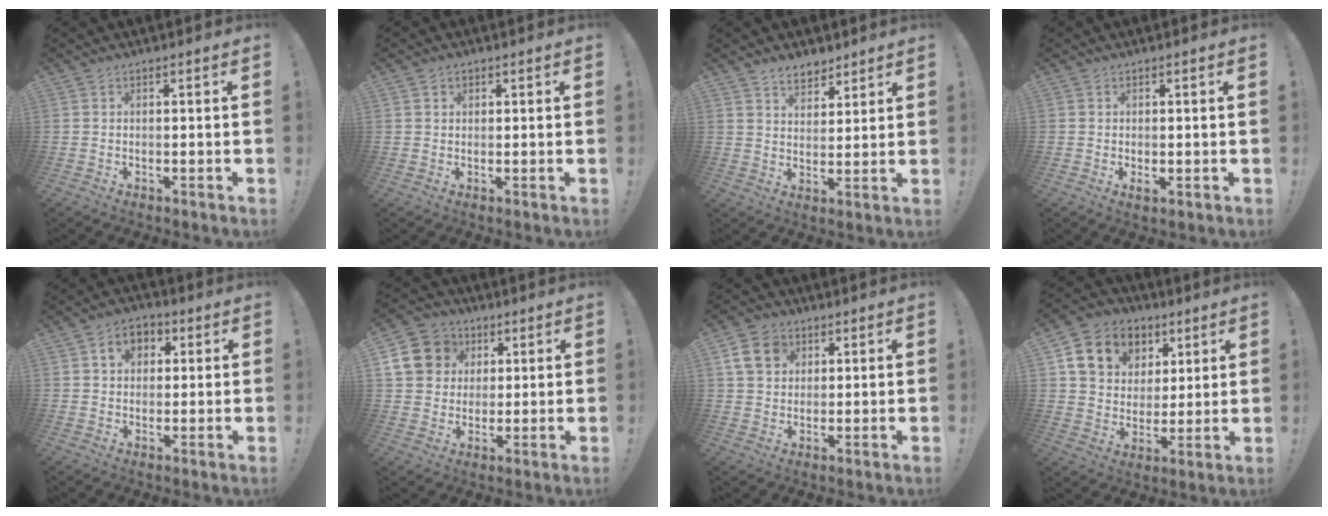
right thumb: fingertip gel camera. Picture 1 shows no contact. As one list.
[{"total": 1.5, "force": [0.7, 1.2, 0.4], "torque": [0.000, -0.001, 0.011]}, {"total": 6.1, "force": [4.7, 3.5, 1.5], "torque": [-0.018, -0.033, 0.088]}, {"total": 1.4, "force": [0.1, 0.7, 1.2], "torque": [-0.014, 0.000, 0.002]}, {"total": 7.0, "force": [2.0, 5.5, 3.7], "torque": [-0.045, 0.001, 0.034]}, {"total": 13.2, "force": [3.9, 11.6, 4.9], "torque": [-0.059, -0.010, 0.083]}, {"total": 9.8, "force": [3.7, 7.7, 4.8], "torque": [-0.078, -0.002, 0.078]}, {"total": 13.5, "force": [6.4, 10.8, 5.0], "torque": [-0.065, -0.029, 0.131]}]